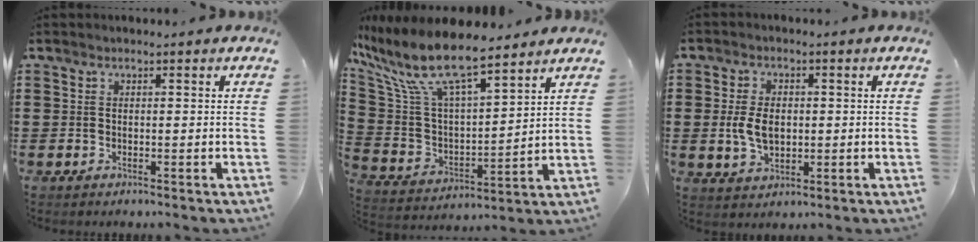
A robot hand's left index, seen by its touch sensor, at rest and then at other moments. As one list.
[{"total": 11.5, "force": [9.2, 2.4, 6.6], "torque": [-0.171, -0.051, 0.159]}, {"total": 5.6, "force": [0.0, 3.6, 4.3], "torque": [-0.092, 0.002, -0.006]}]